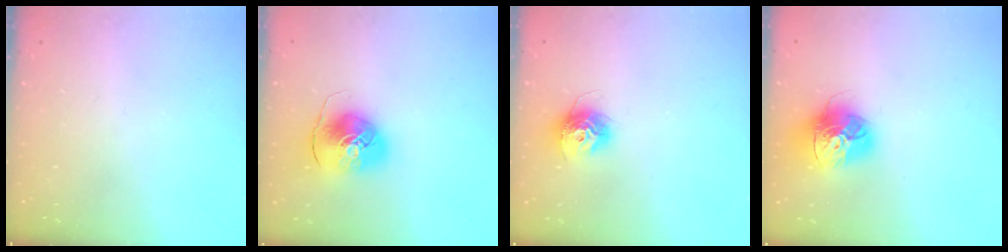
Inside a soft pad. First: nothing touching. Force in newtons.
{"total": 9.3, "press": 9.2, "slide": 1.0}
{"total": 11.5, "press": 11.4, "slide": 0.8}
{"total": 16.0, "press": 16.0, "slide": 1.7}